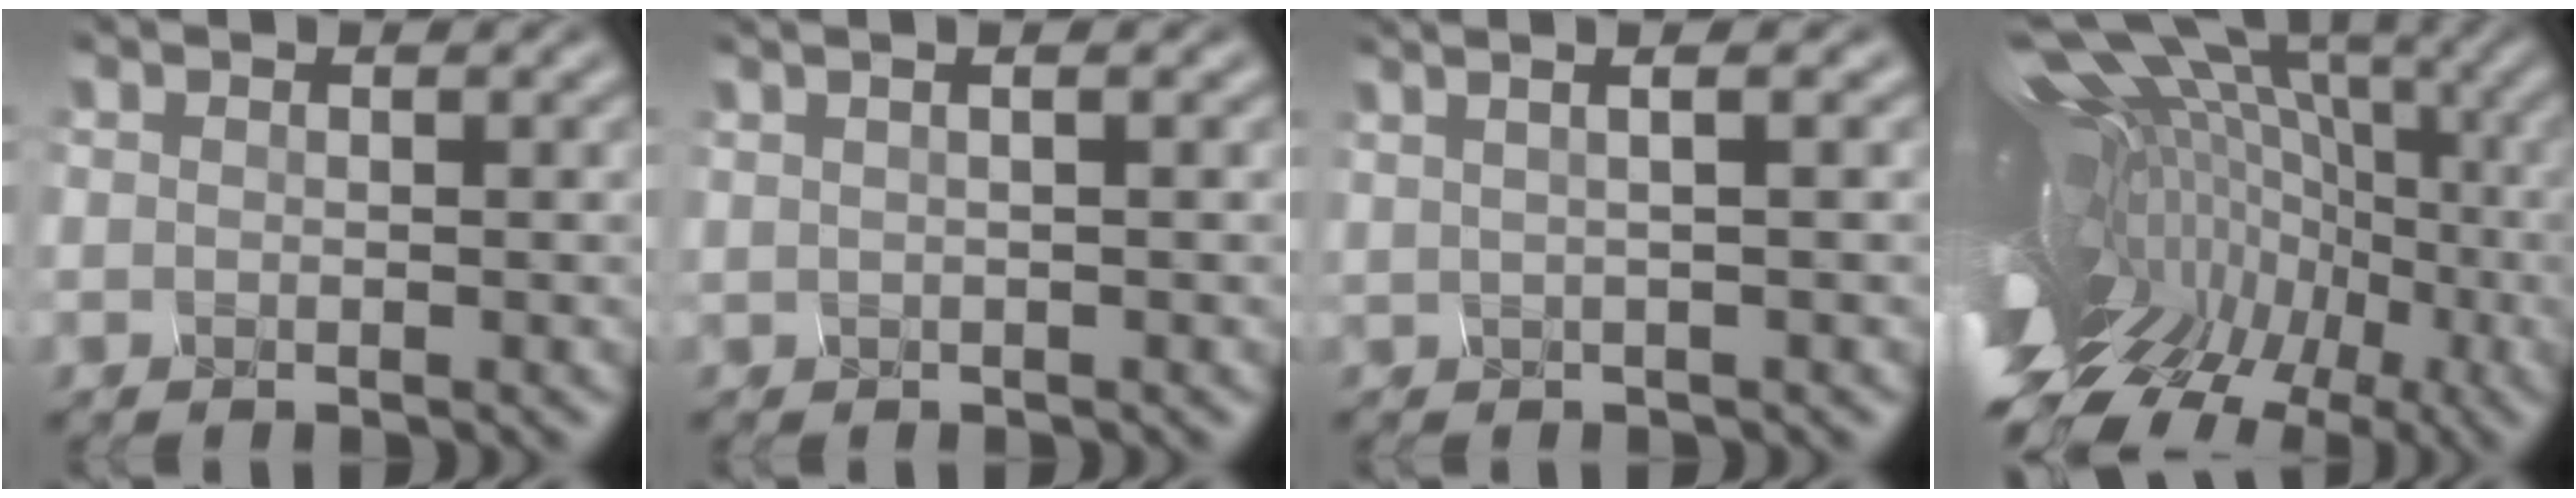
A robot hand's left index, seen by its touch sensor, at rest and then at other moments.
{"total": 1.7, "force": [1.0, 0.6, 1.3], "torque": [-0.001, 0.019, -0.005]}
{"total": 3.1, "force": [1.5, 0.5, 2.7], "torque": [-0.035, 0.026, 0.007]}
{"total": 15.1, "force": [-1.1, 10.4, 10.8], "torque": [-0.193, 0.023, 0.020]}